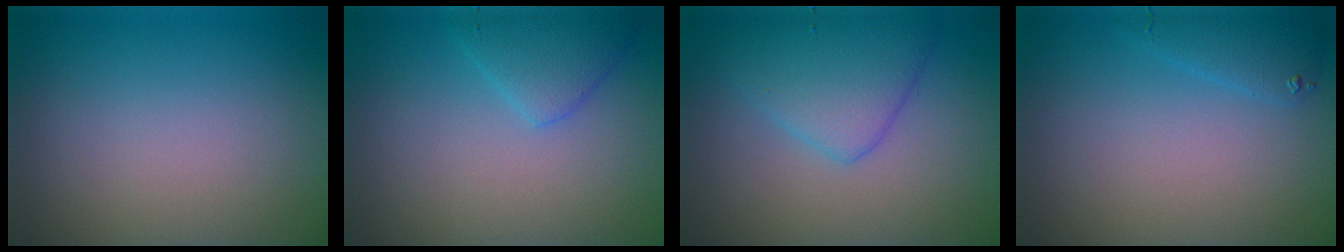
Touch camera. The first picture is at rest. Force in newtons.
{"total": 2.6, "press": 2.6, "slide": 0.1}
{"total": 4.1, "press": 4.1, "slide": 0.2}
{"total": 1.7, "press": 1.7, "slide": 0.2}